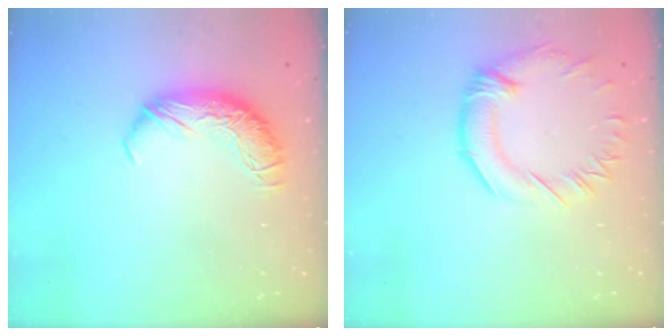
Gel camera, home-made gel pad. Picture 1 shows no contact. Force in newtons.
{"total": 1.3, "press": 0.6, "slide": 1.1}